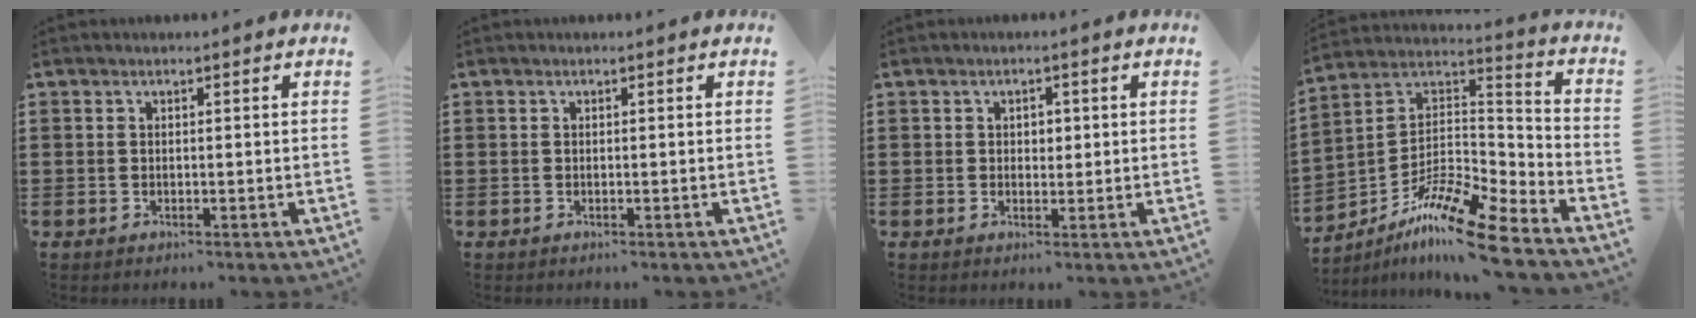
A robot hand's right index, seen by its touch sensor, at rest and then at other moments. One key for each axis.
{"total": 0.0}
{"total": 1.4, "fx": 0.2, "fy": 1.1, "fz": 0.9, "tx": -0.011, "ty": 0.005, "tz": 0.000}
{"total": 13.0, "fx": -10.4, "fy": 1.4, "fz": 7.7, "tx": -0.146, "ty": 0.018, "tz": -0.201}